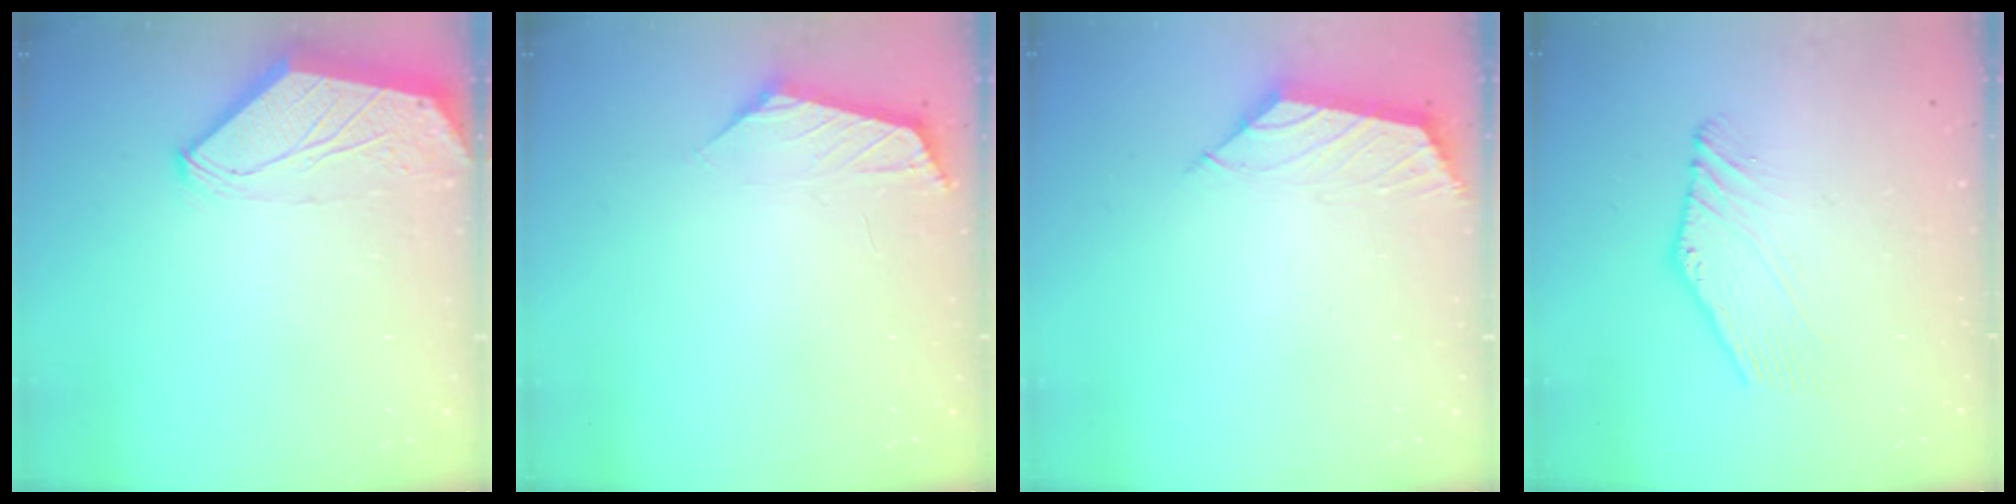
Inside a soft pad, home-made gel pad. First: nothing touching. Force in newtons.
{"total": 0.8, "press": 0.6, "slide": 0.4}
{"total": 2.5, "press": 2.5, "slide": 0.3}
{"total": 0.8, "press": 0.7, "slide": 0.4}